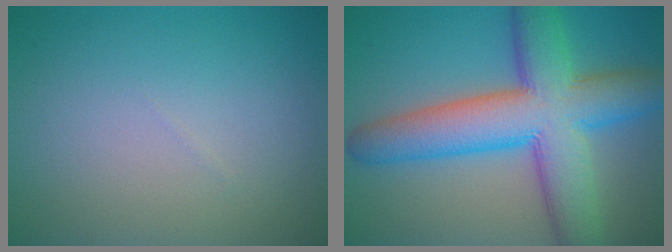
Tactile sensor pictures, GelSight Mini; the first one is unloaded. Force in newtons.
{"total": 11.5, "press": 11.5, "slide": 0.3}